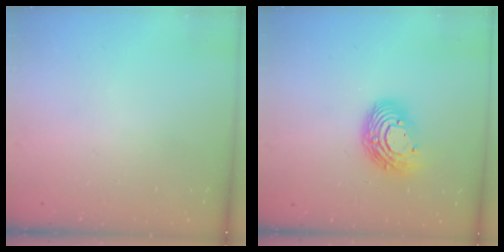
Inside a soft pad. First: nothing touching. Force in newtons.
{"total": 12.6, "press": 12.6, "slide": 1.2}